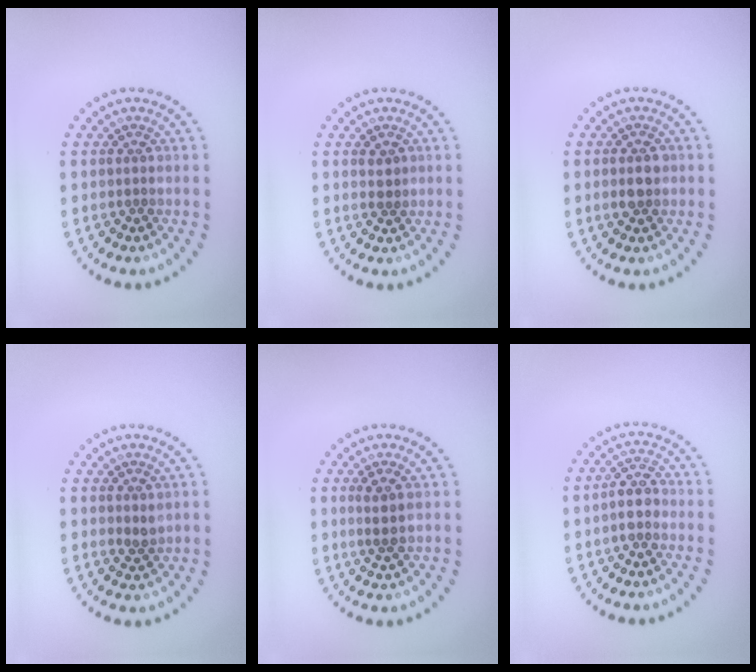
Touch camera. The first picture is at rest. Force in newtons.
{"total": 1.3, "press": 1.2, "slide": 0.4}
{"total": 1.9, "press": 1.9, "slide": 0.1}
{"total": 1.0, "press": 0.9, "slide": 0.4}
{"total": 1.9, "press": 1.4, "slide": 1.2}
{"total": 2.3, "press": 2.0, "slide": 1.0}